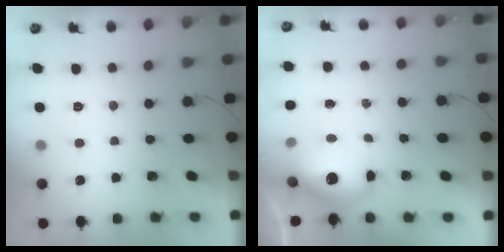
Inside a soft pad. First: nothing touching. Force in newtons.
{"total": 12.3, "press": 11.9, "slide": 2.7}